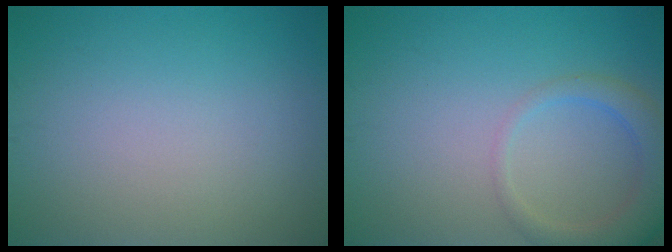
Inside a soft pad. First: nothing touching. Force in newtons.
{"total": 3.9, "press": 3.9, "slide": 0.3}